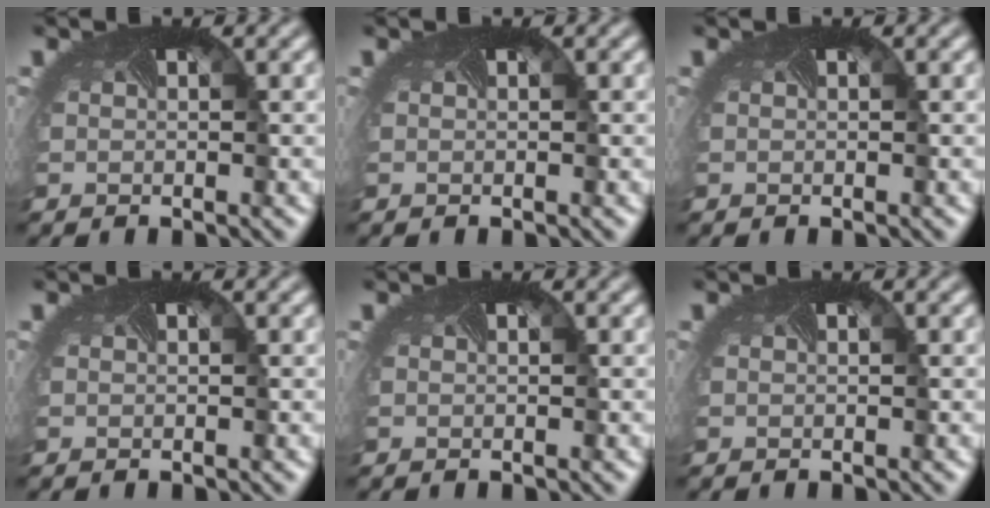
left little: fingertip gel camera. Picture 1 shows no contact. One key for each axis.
{"total": 0.0}
{"total": 0.0}
{"total": 0.0}
{"total": 0.0}
{"total": 0.0}